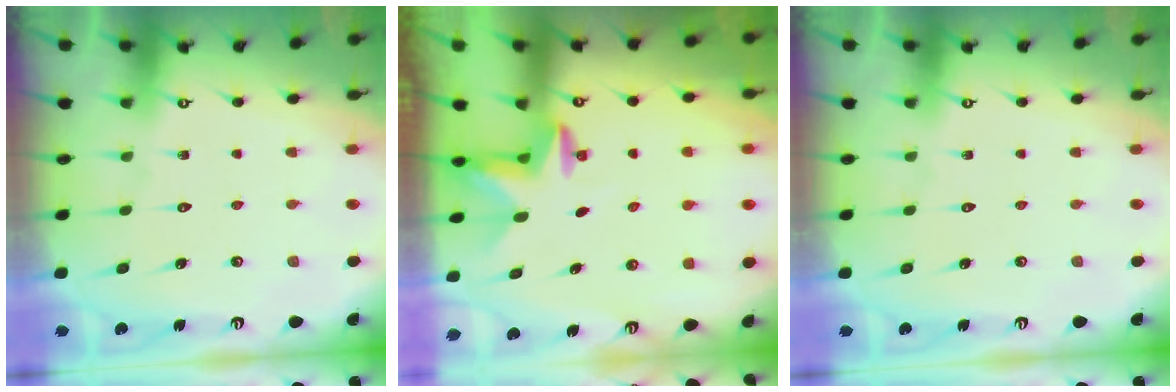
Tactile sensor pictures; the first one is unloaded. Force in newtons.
{"total": 2.8, "press": 2.7, "slide": 0.7}
{"total": 0.0}